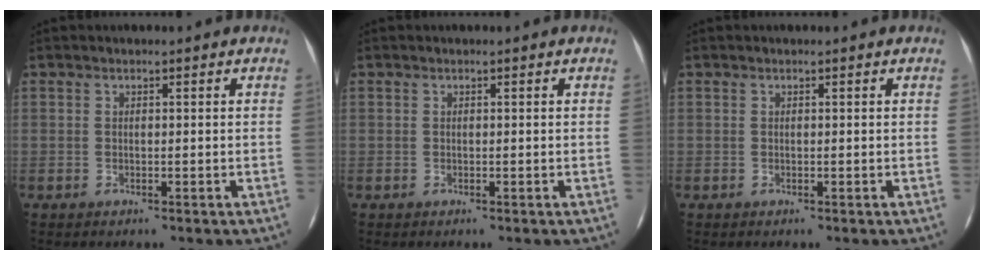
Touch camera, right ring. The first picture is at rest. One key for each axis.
{"total": 0.0}
{"total": 0.0}